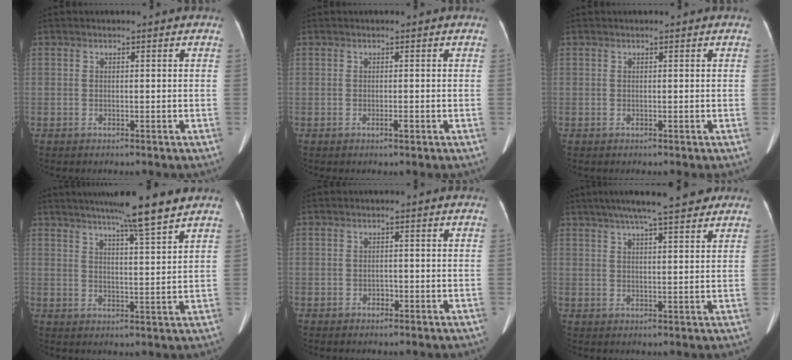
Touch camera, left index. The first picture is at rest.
{"total": 0.6, "force": [-0.3, 0.1, 0.5], "torque": [-0.012, -0.002, -0.003]}
{"total": 0.0}
{"total": 9.7, "force": [7.9, -1.1, 5.6], "torque": [-0.089, 0.003, 0.113]}
{"total": 0.7, "force": [-0.4, 0.6, 0.2], "torque": [-0.004, 0.002, -0.007]}
{"total": 13.0, "force": [10.3, 1.6, 7.7], "torque": [-0.120, 0.030, 0.147]}